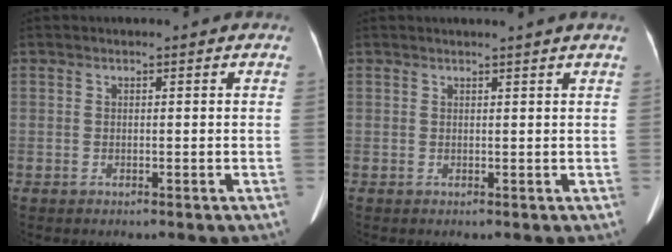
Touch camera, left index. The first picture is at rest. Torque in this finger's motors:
{"motor_torque": [-0.05, -0.46, 0.00, 0.05]}